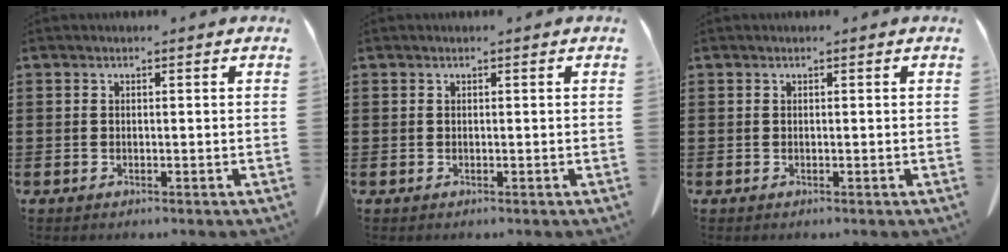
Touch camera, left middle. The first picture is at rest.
{"total": 0.0}
{"total": 0.0}